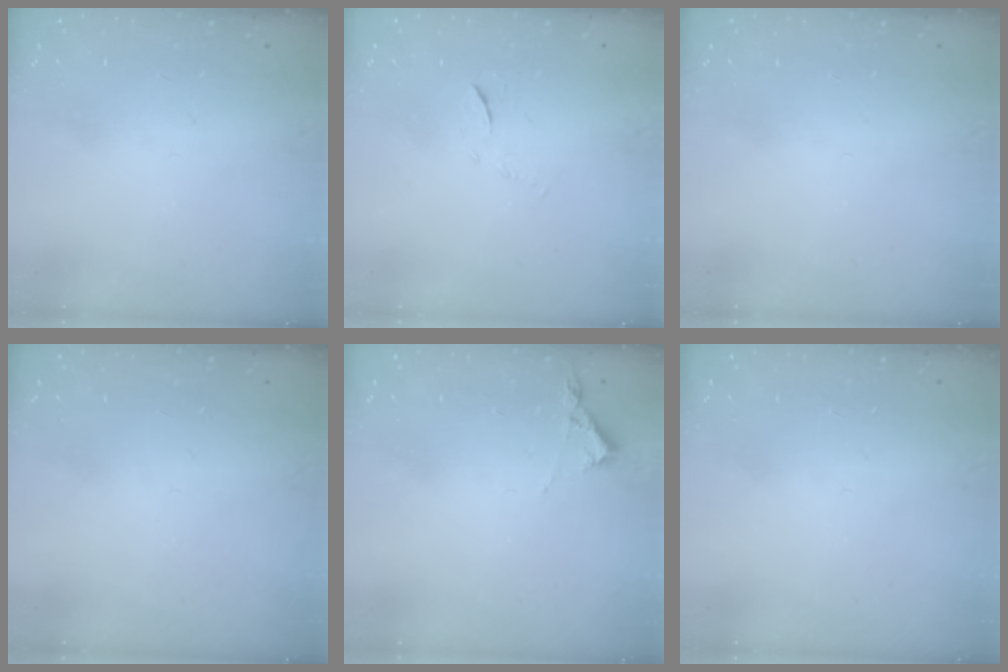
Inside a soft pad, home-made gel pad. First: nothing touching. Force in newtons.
{"total": 5.3, "press": 5.2, "slide": 0.4}
{"total": 0.0}
{"total": 0.0}
{"total": 3.2, "press": 3.2, "slide": 0.5}
{"total": 0.0}